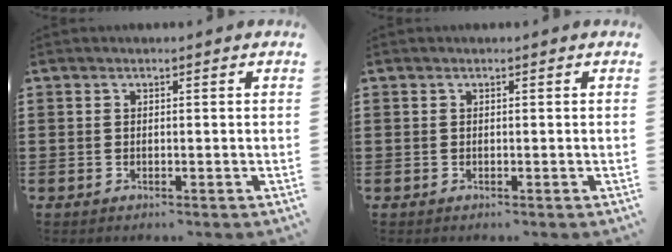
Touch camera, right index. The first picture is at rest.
{"total": 0.0}